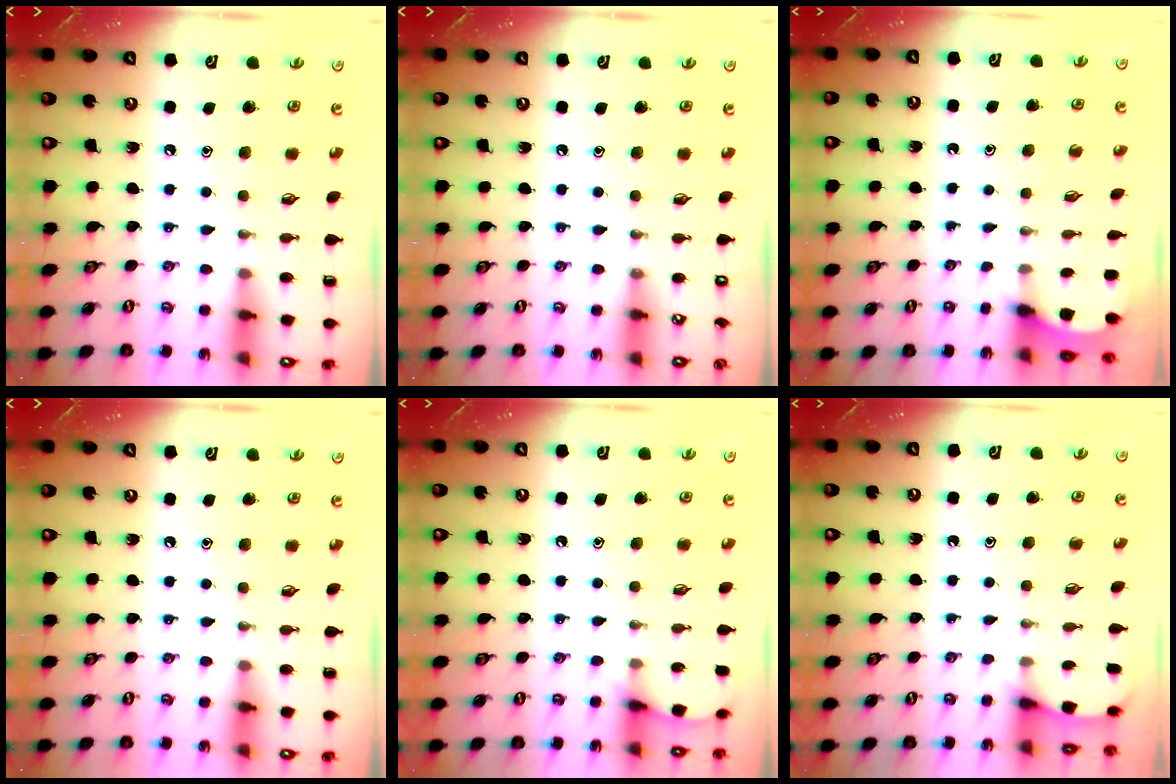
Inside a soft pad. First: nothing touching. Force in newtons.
{"total": 0.0}
{"total": 1.0, "press": 0.9, "slide": 0.1}
{"total": 0.0}
{"total": 4.6, "press": 4.6, "slide": 0.6}
{"total": 2.8, "press": 2.8, "slide": 0.1}